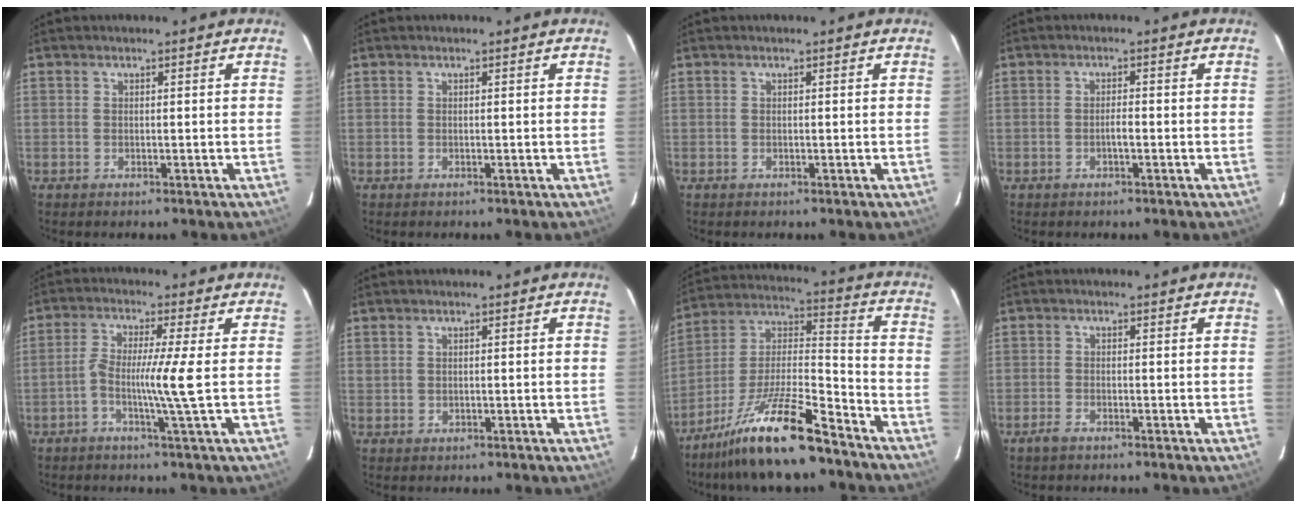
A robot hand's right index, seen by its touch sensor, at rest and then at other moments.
{"total": 0.0}
{"total": 0.0}
{"total": 1.4, "force": [-0.5, 0.2, 1.3], "torque": [-0.022, 0.003, -0.010]}
{"total": 6.2, "force": [-1.2, -1.3, 5.9], "torque": [-0.115, -0.003, -0.025]}
{"total": 0.6, "force": [0.4, 0.4, 0.2], "torque": [0.001, -0.001, 0.007]}
{"total": 17.5, "force": [-12.8, 2.0, 11.8], "torque": [-0.238, -0.015, -0.227]}
{"total": 1.4, "force": [-1.1, 0.3, 0.7], "torque": [-0.024, -0.002, -0.019]}